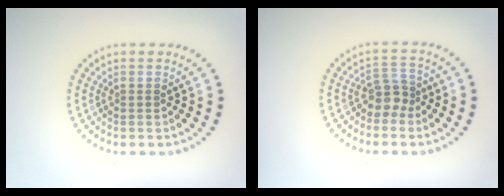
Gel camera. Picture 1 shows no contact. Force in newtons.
{"total": 2.3, "press": 1.8, "slide": 1.5}